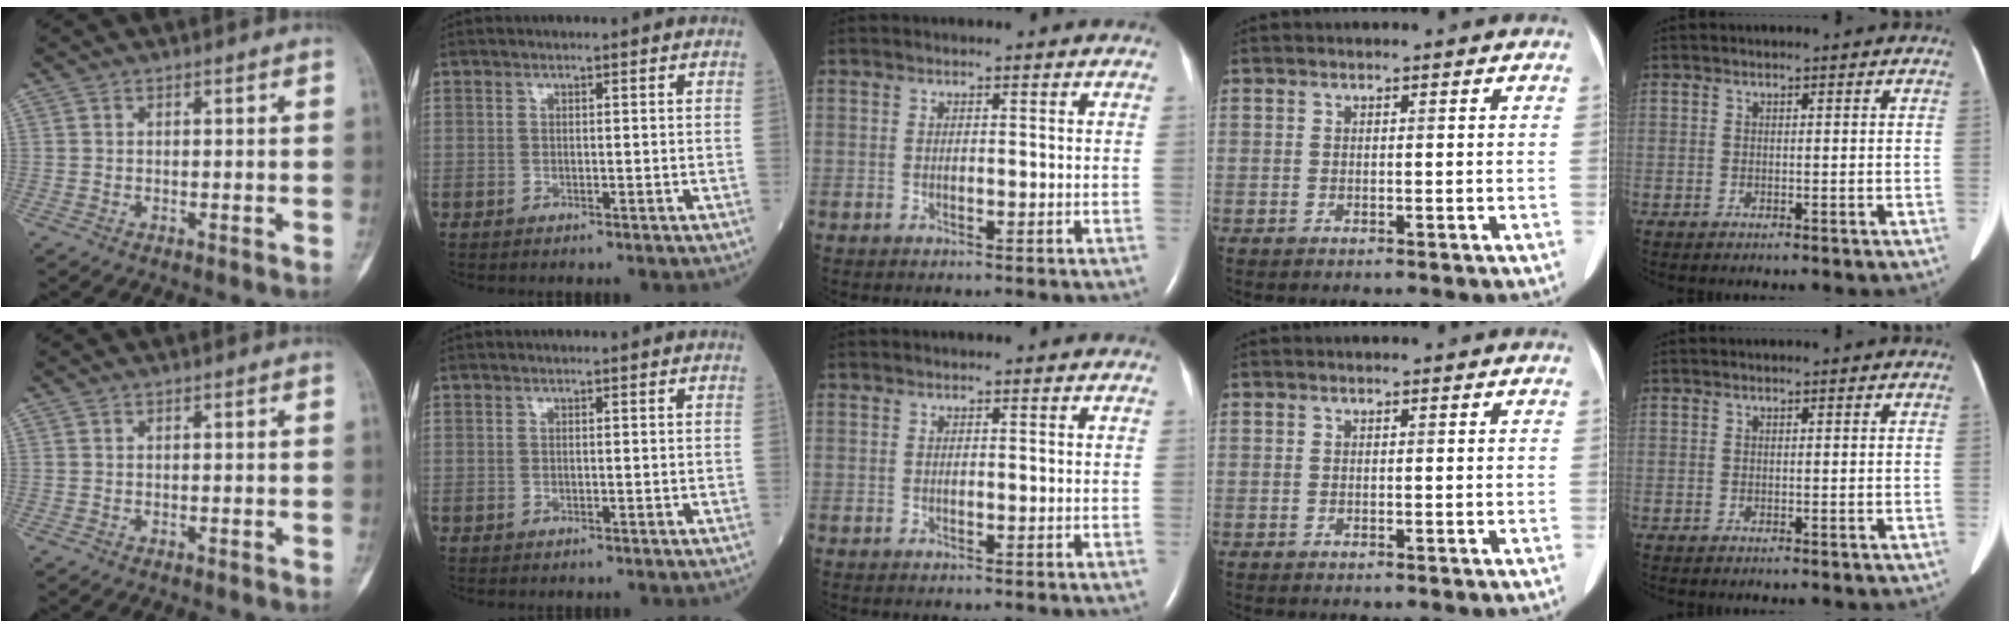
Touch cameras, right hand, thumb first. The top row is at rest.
{}